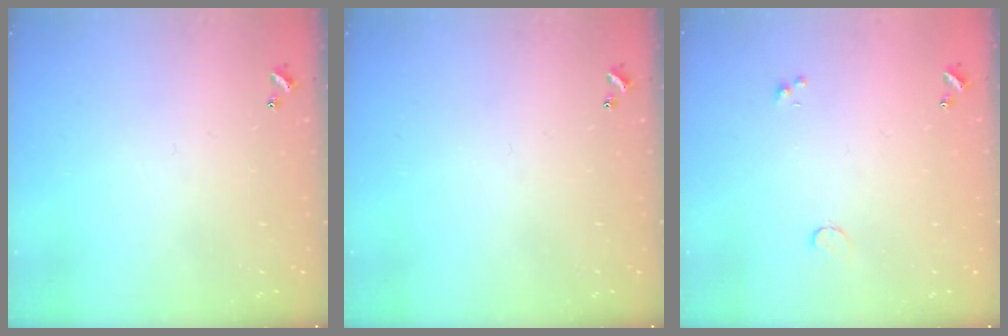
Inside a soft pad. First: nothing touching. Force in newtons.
{"total": 0.0}
{"total": 0.5, "press": 0.4, "slide": 0.3}